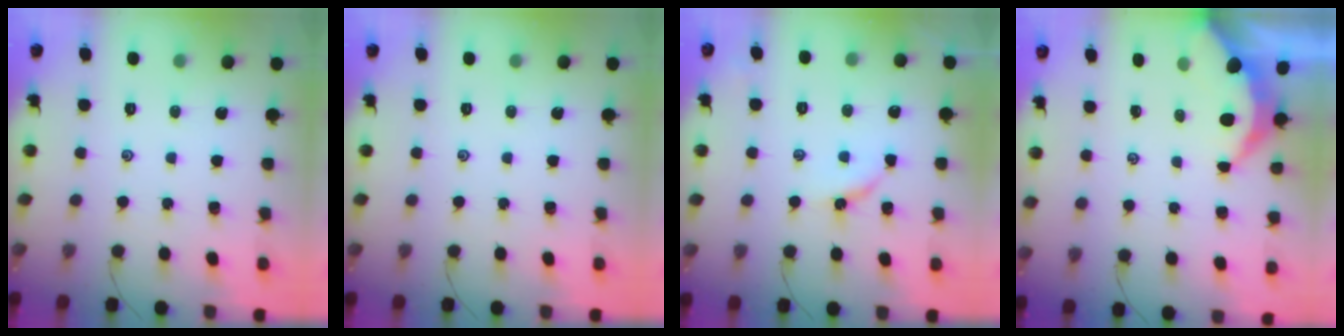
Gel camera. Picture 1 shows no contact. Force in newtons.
{"total": 0.0}
{"total": 3.3, "press": 3.3, "slide": 0.6}
{"total": 3.6, "press": 3.6, "slide": 0.4}